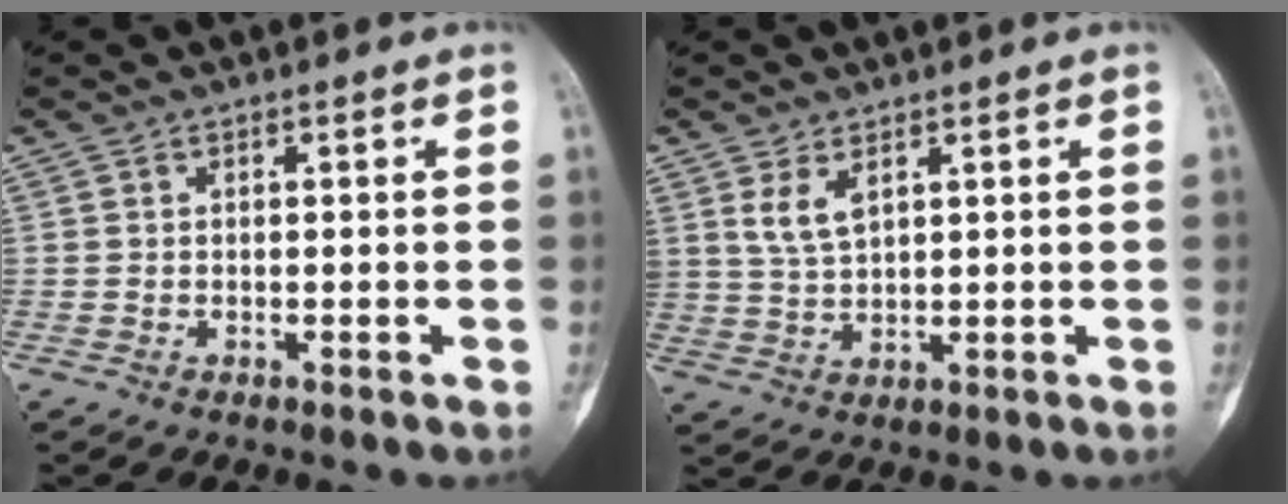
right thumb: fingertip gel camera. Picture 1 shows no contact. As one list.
[{"total": 4.5, "force": [2.4, 2.1, 3.2], "torque": [-0.062, -0.014, 0.056]}]